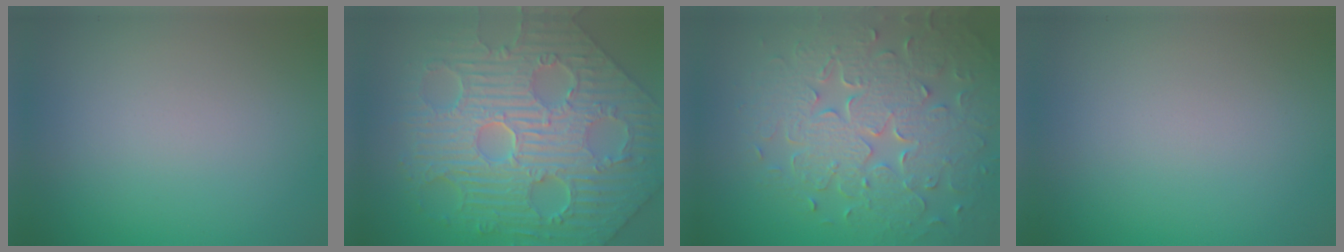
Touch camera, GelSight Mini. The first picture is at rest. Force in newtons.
{"total": 11.8, "press": 8.1, "slide": 8.5}
{"total": 8.1, "press": 5.9, "slide": 5.6}
{"total": 0.0}